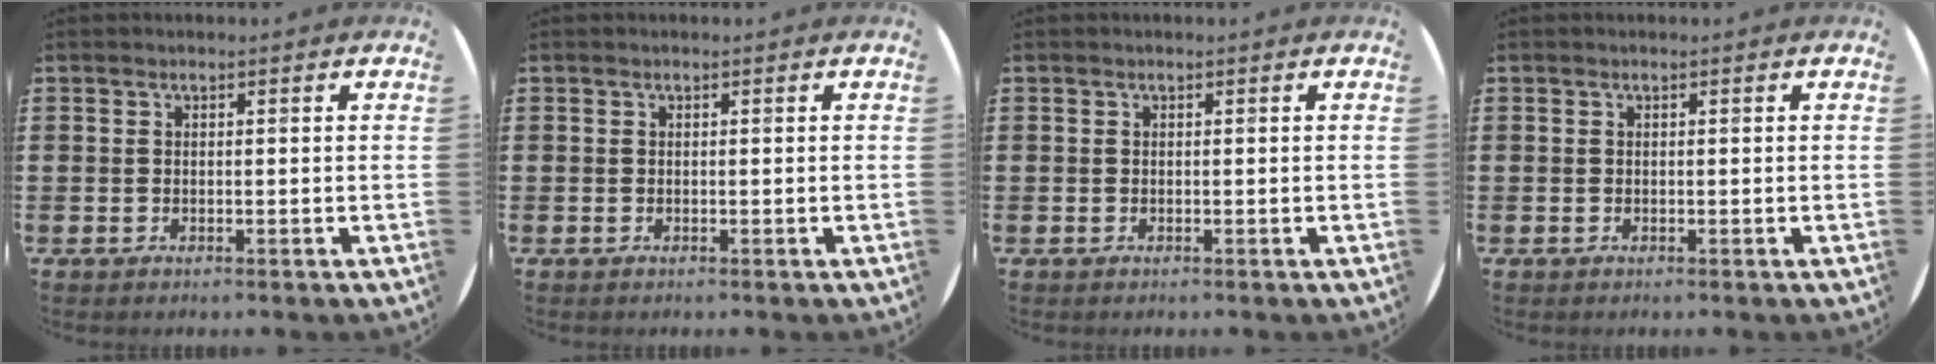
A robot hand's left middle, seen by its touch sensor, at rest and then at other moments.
{"total": 0.0}
{"total": 0.0}
{"total": 0.0}